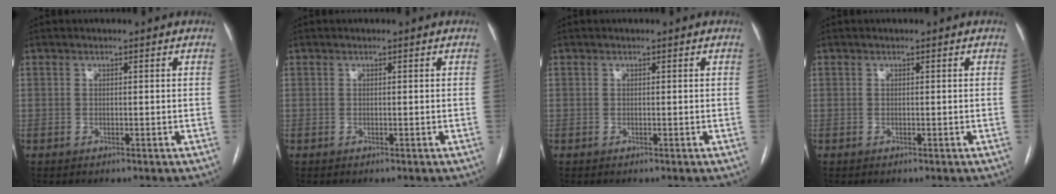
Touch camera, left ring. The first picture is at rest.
{"total": 0.0}
{"total": 0.0}
{"total": 0.0}